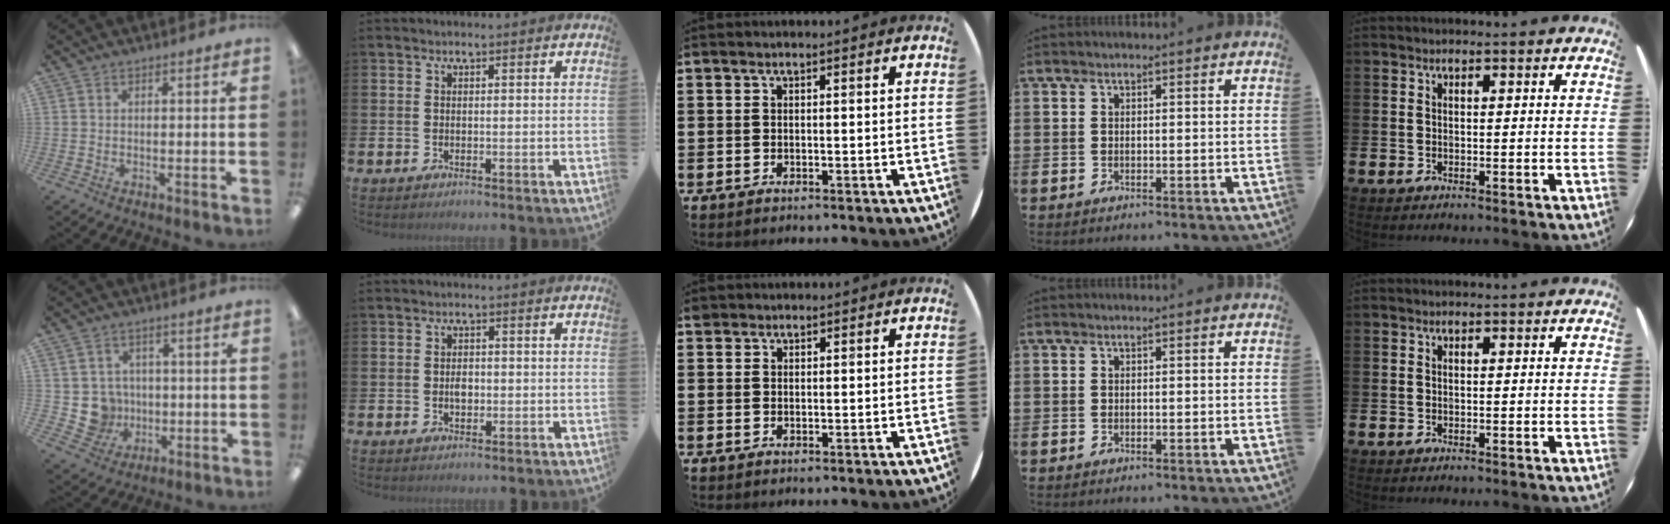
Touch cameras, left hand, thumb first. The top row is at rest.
{"thumb": {"total": 6.9, "force": [-0.2, 6.8, 1.2], "torque": [-0.023, 0.004, 0.006]}, "index": {"total": 2.0, "force": [-0.1, 1.3, 1.5], "torque": [-0.009, -0.003, -0.008]}, "middle": {"total": 0.8, "force": [0.7, 0.3, -0.1], "torque": [0.001, 0.003, 0.014]}}